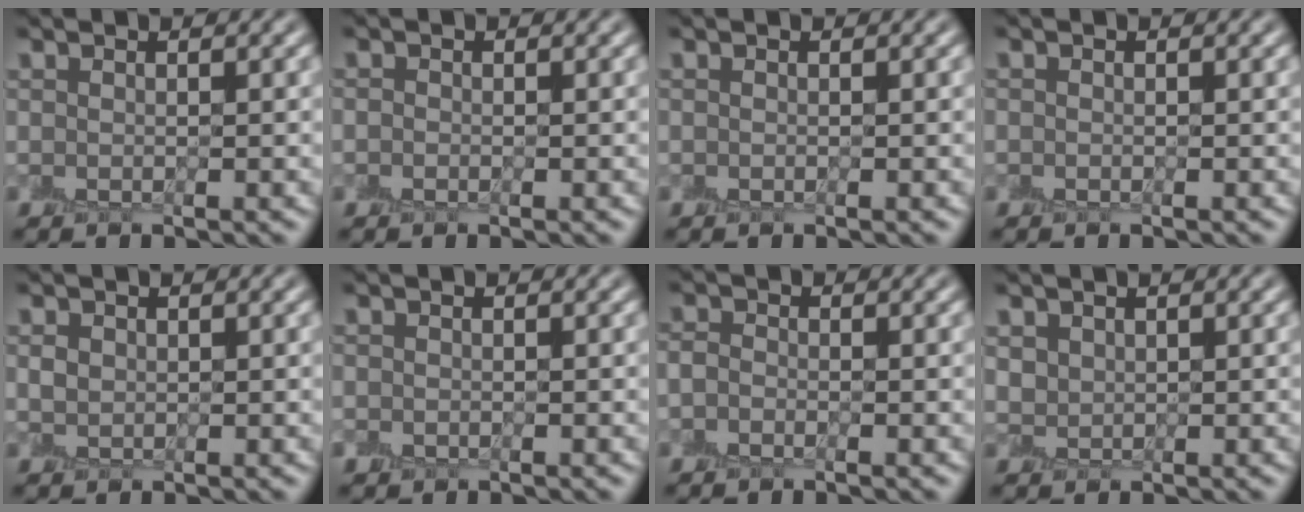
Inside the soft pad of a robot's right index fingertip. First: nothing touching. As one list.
[{"total": 0.6, "force": [-0.4, 0.4, 0.0], "torque": [0.004, 0.001, -0.005]}, {"total": 0.0}, {"total": 0.6, "force": [-0.3, 0.4, -0.1], "torque": [0.006, 0.001, -0.002]}, {"total": 1.1, "force": [0.0, 1.0, 0.4], "torque": [-0.008, 0.003, 0.008]}, {"total": 0.5, "force": [-0.3, 0.4, 0.0], "torque": [0.003, 0.002, -0.002]}, {"total": 1.1, "force": [-0.7, 0.8, 0.2], "torque": [-0.001, 0.003, -0.015]}, {"total": 1.5, "force": [0.6, 1.3, 0.4], "torque": [-0.009, 0.001, 0.020]}]